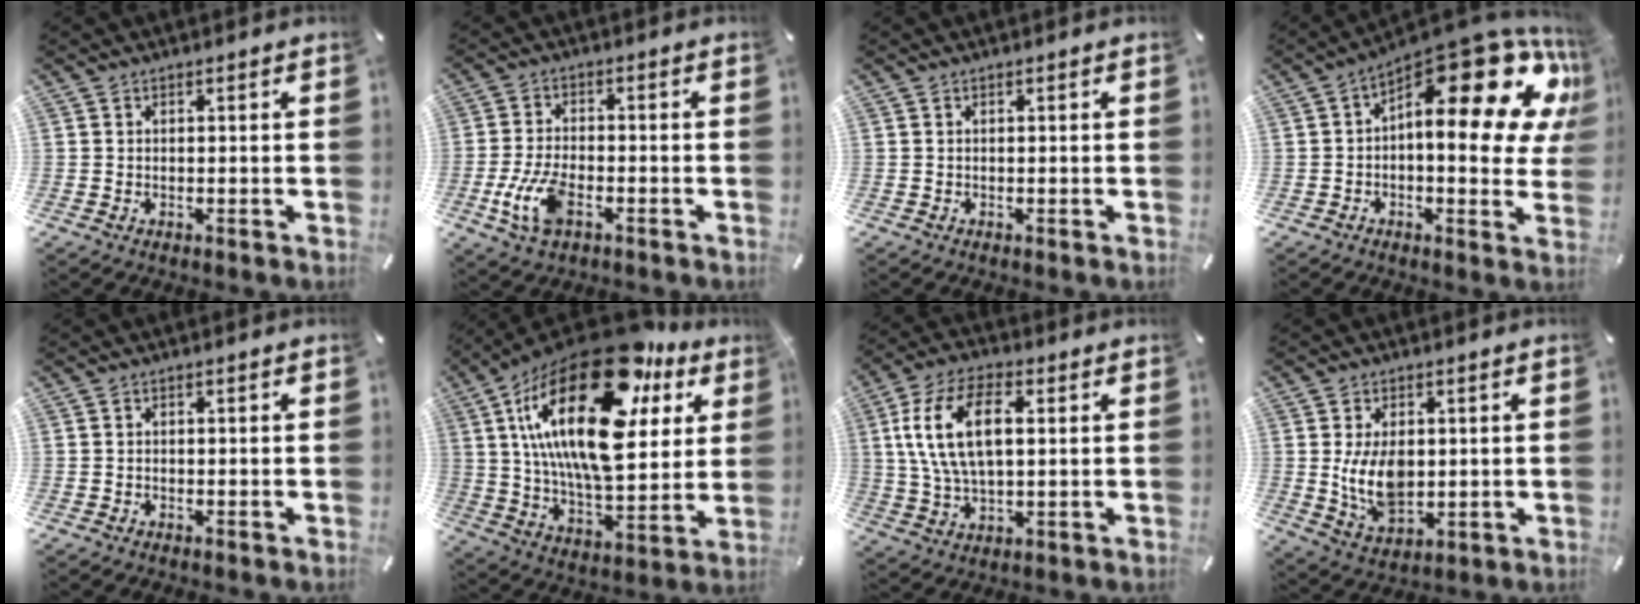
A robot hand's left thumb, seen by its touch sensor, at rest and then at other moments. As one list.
[{"total": 9.6, "force": [-3.5, 4.9, 7.4], "torque": [-0.174, -0.005, -0.064]}, {"total": 0.0}, {"total": 22.1, "force": [9.1, 8.9, 18.1], "torque": [-0.241, -0.082, 0.148]}, {"total": 0.7, "force": [-0.4, 0.3, 0.4], "torque": [-0.010, -0.001, -0.007]}, {"total": 32.9, "force": [13.6, 15.9, 25.4], "torque": [-0.478, -0.079, 0.228]}, {"total": 13.9, "force": [3.5, 7.4, 11.2], "torque": [-0.257, 0.006, 0.057]}, {"total": 9.9, "force": [0.9, 6.4, 7.5], "torque": [-0.162, -0.008, 0.012]}]